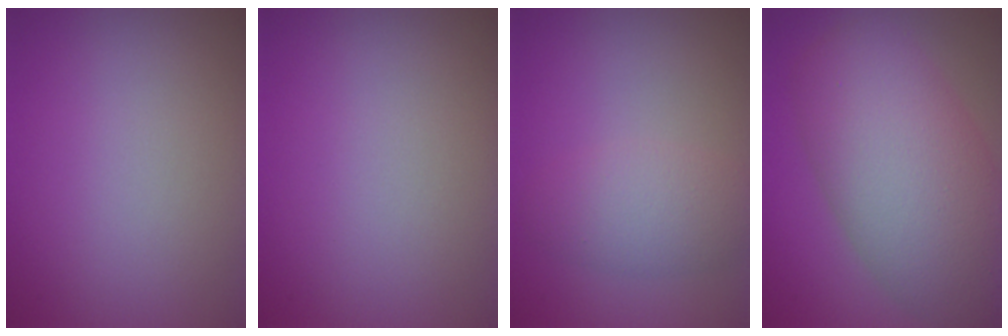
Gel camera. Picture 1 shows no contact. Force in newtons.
{"total": 0.0}
{"total": 3.4, "press": 3.4, "slide": 0.3}
{"total": 10.9, "press": 10.9, "slide": 0.5}